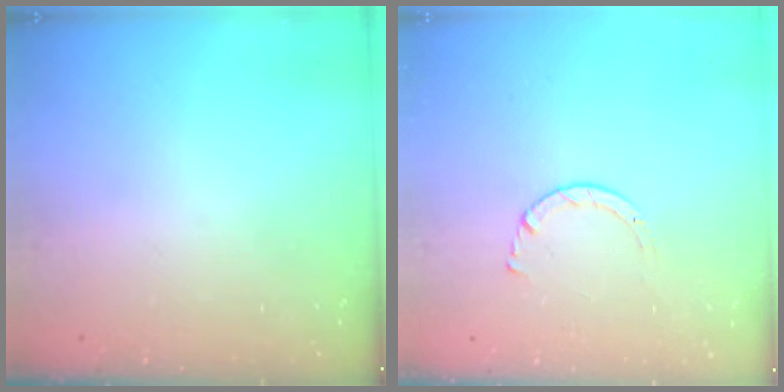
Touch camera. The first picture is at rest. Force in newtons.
{"total": 2.7, "press": 2.7, "slide": 0.3}